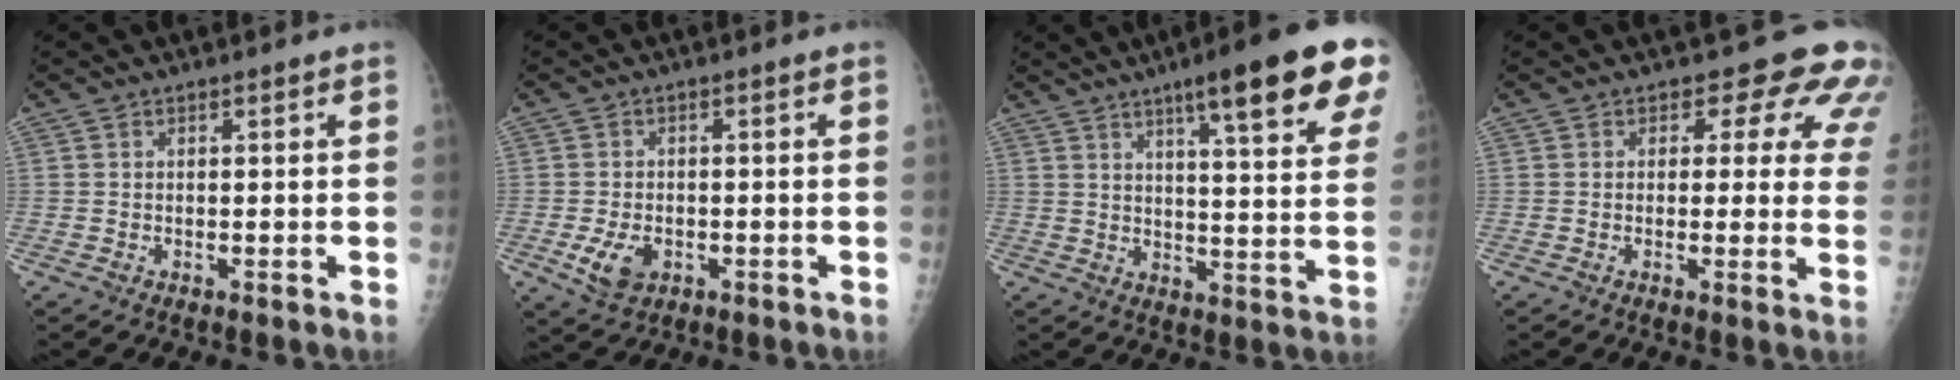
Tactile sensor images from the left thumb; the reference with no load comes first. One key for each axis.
{"total": 5.1, "fx": -1.7, "fy": 3.4, "fz": 3.4, "tx": -0.062, "ty": -0.001, "tz": -0.023}
{"total": 19.2, "fx": 10.9, "fy": 3.1, "fz": 15.5, "tx": -0.192, "ty": -0.036, "tz": 0.144}
{"total": 9.4, "fx": 6.5, "fy": 5.1, "fz": 4.3, "tx": -0.001, "ty": -0.025, "tz": 0.047}